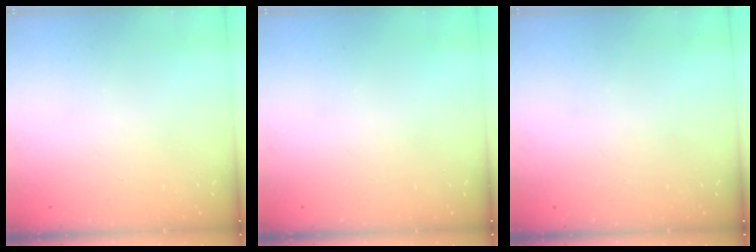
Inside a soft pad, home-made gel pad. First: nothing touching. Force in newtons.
{"total": 0.0}
{"total": 0.0}